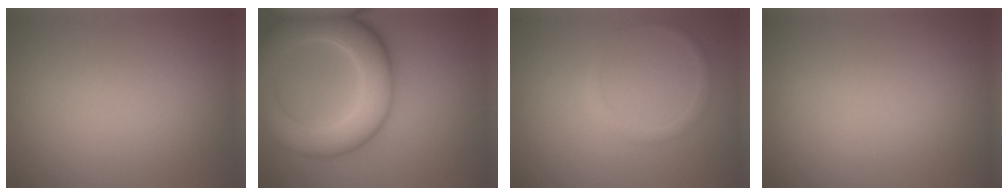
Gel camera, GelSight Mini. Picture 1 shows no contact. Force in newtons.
{"total": 9.3, "press": 9.3, "slide": 0.0}
{"total": 1.2, "press": 1.2, "slide": 0.2}
{"total": 0.0}